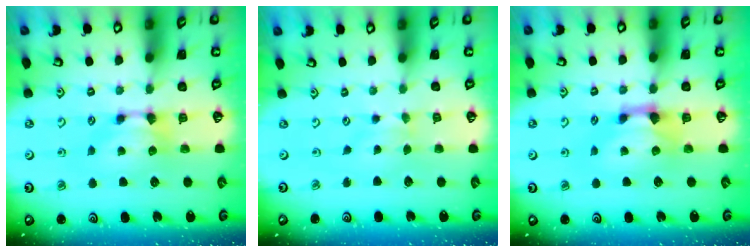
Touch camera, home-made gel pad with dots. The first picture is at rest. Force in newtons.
{"total": 0.6, "press": 0.4, "slide": 0.4}
{"total": 1.6, "press": 0.9, "slide": 1.3}